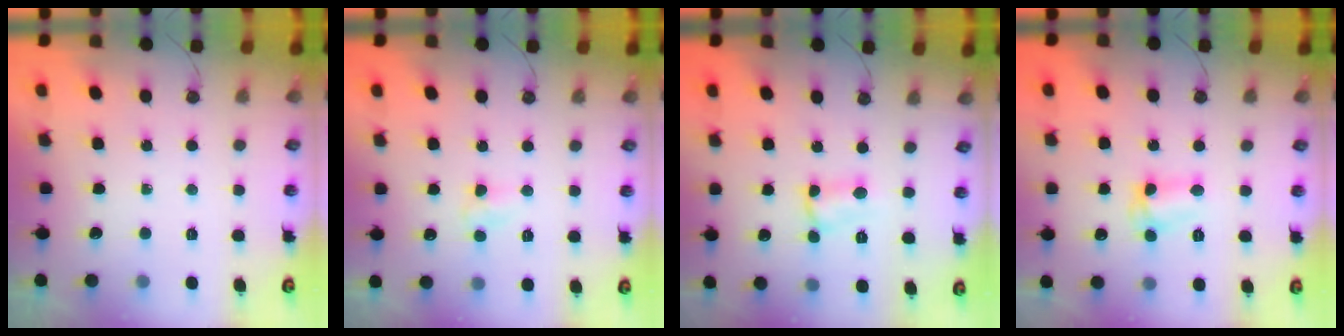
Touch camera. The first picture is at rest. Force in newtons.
{"total": 4.0, "press": 4.0, "slide": 0.5}
{"total": 2.6, "press": 2.6, "slide": 0.5}
{"total": 5.5, "press": 5.5, "slide": 0.4}